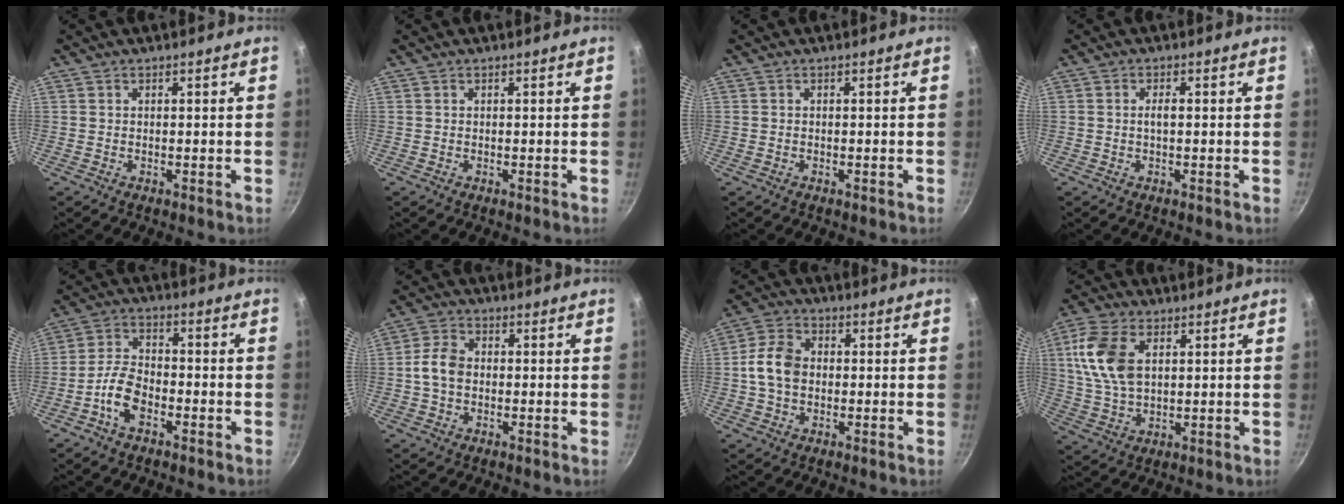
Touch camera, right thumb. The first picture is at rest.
{"total": 0.0}
{"total": 0.0}
{"total": 1.6, "force": [0.0, 0.7, 1.5], "torque": [-0.028, 0.004, -0.002]}
{"total": 6.6, "force": [-3.1, 3.6, 4.6], "torque": [-0.084, 0.030, -0.065]}
{"total": 6.0, "force": [-0.4, 4.3, 4.1], "torque": [-0.070, 0.018, -0.016]}
{"total": 8.4, "force": [-0.2, 6.1, 5.7], "torque": [-0.096, 0.020, -0.013]}
{"total": 12.1, "force": [3.1, 7.3, 9.1], "torque": [-0.173, -0.002, 0.059]}